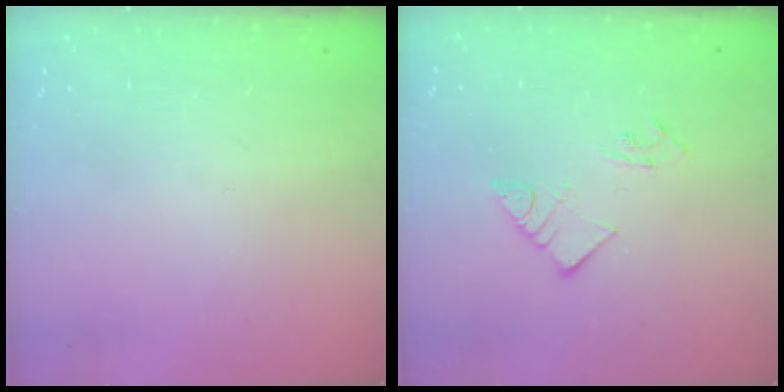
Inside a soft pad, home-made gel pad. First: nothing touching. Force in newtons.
{"total": 5.5, "press": 5.5, "slide": 0.4}